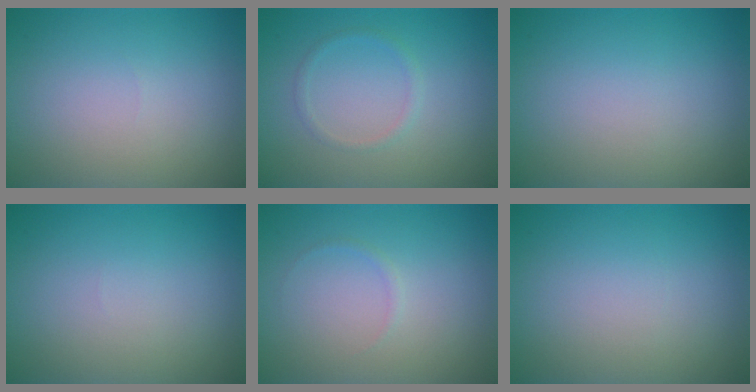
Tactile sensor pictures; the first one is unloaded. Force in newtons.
{"total": 1.0, "press": 0.9, "slide": 0.0}
{"total": 0.0}
{"total": 0.0}
{"total": 1.2, "press": 1.2, "slide": 0.2}
{"total": 0.0}